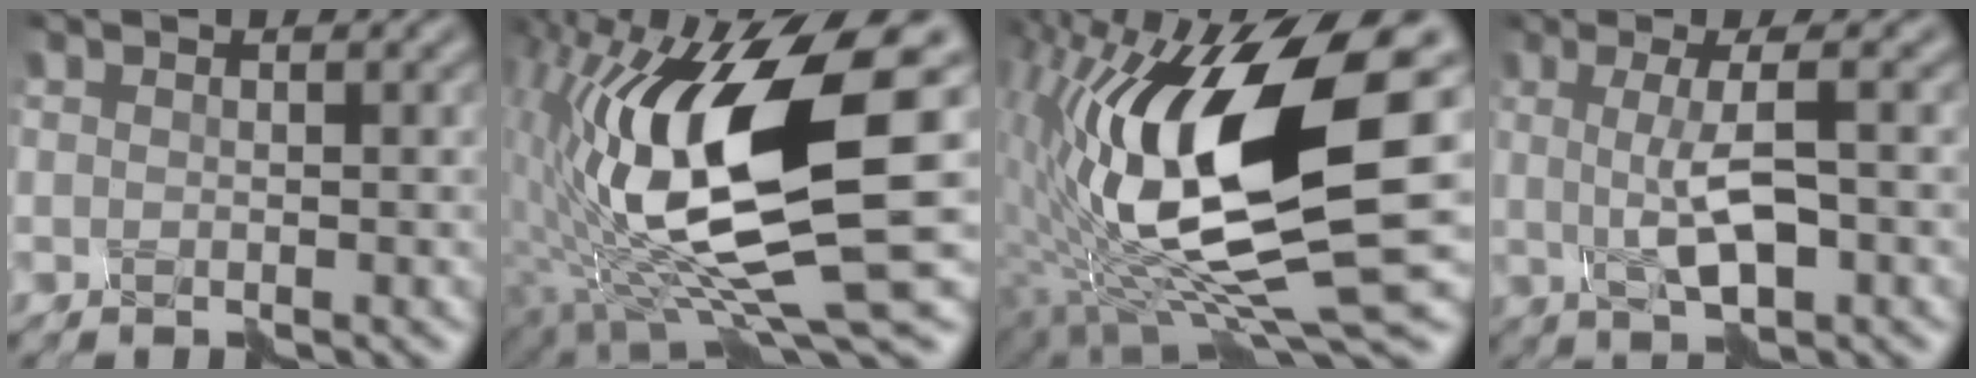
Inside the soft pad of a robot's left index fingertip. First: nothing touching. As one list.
[{"total": 14.8, "force": [-0.5, 4.7, 14.0], "torque": [-0.271, -0.004, -0.005]}, {"total": 16.4, "force": [-0.3, 5.9, 15.3], "torque": [-0.298, 0.000, -0.002]}, {"total": 4.3, "force": [-0.7, 0.7, 4.2], "torque": [-0.085, 0.003, -0.002]}]